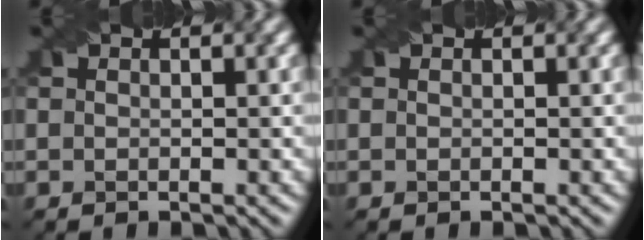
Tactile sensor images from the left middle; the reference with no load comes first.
{"total": 0.0}